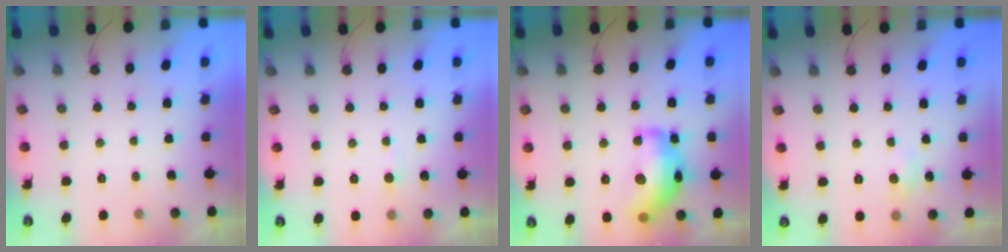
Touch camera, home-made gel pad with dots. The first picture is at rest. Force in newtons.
{"total": 3.2, "press": 3.2, "slide": 0.4}
{"total": 20.0, "press": 20.0, "slide": 1.1}
{"total": 5.2, "press": 5.2, "slide": 0.7}